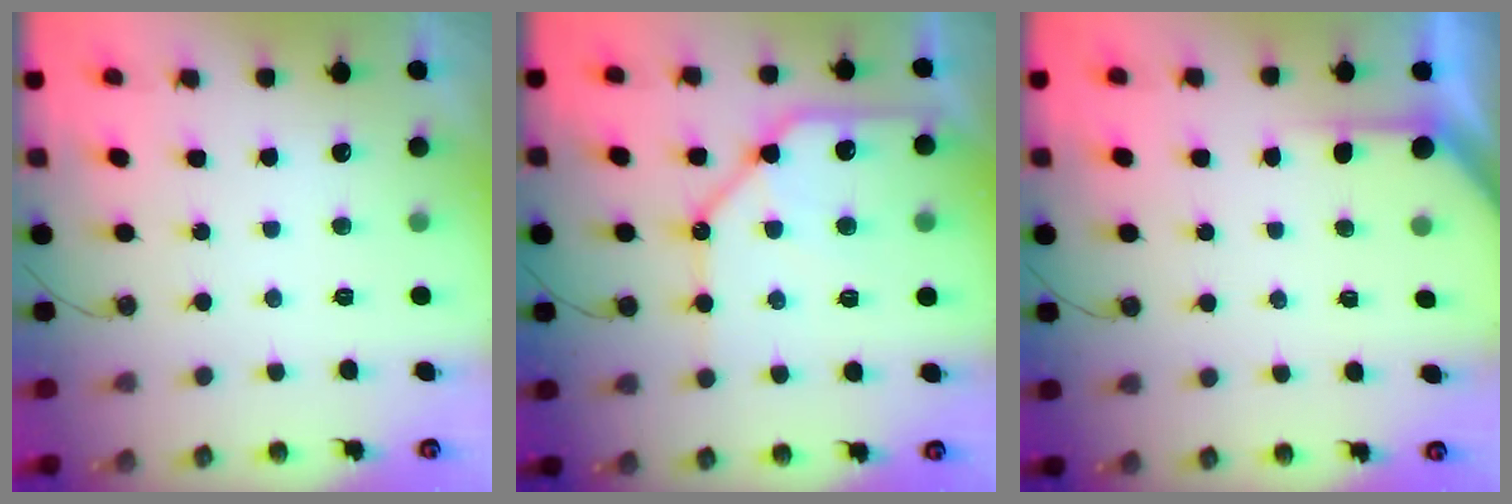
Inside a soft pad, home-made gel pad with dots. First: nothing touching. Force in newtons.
{"total": 15.1, "press": 14.9, "slide": 1.8}
{"total": 2.6, "press": 2.6, "slide": 0.3}